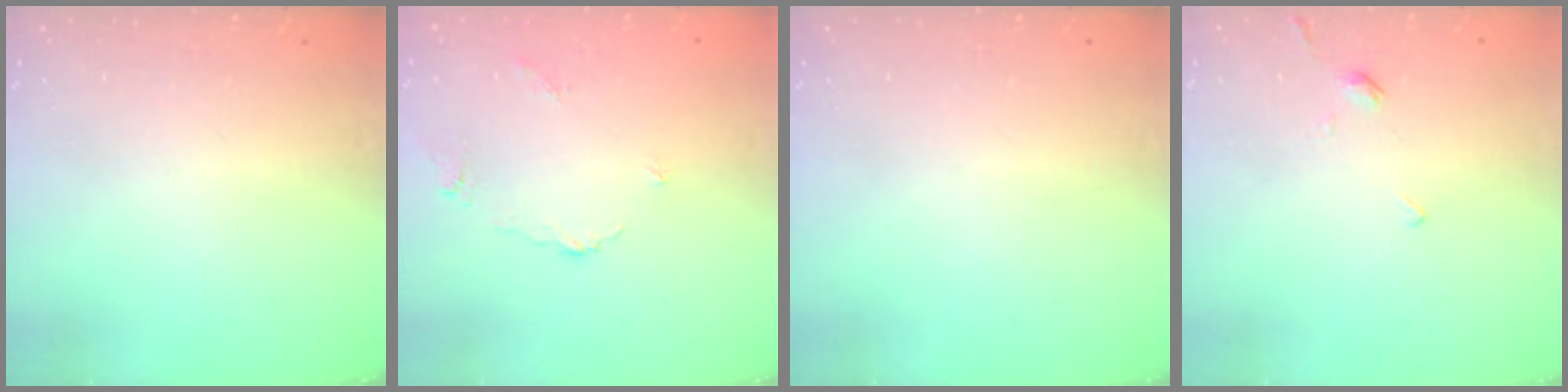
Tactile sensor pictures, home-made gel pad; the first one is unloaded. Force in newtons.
{"total": 2.2, "press": 2.2, "slide": 0.4}
{"total": 0.0}
{"total": 2.4, "press": 2.3, "slide": 0.6}